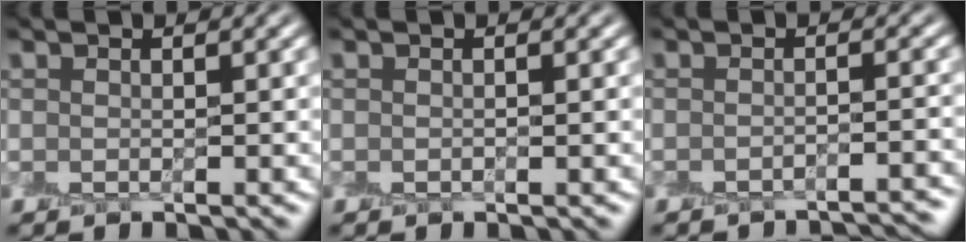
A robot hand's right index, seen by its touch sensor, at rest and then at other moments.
{"total": 0.0}
{"total": 3.1, "force": [-3.1, 0.0, 0.5], "torque": [0.004, 0.002, -0.039]}